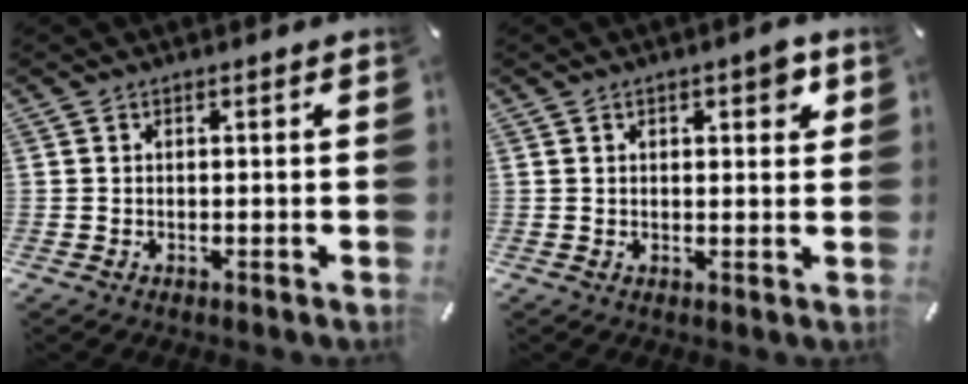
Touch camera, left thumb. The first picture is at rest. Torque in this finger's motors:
{"motor_torque": [0.15, -0.04, 0.01, 0.28, -0.08]}